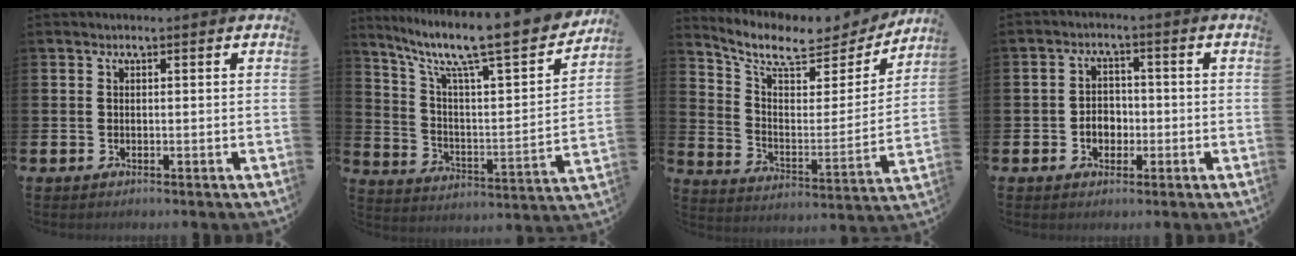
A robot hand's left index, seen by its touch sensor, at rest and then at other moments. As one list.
[{"total": 10.7, "force": [9.0, 1.7, 5.5], "torque": [-0.125, -0.075, 0.141]}, {"total": 8.7, "force": [7.7, 2.7, 2.9], "torque": [-0.094, -0.056, 0.130]}, {"total": 3.1, "force": [-0.9, 2.5, 1.6], "torque": [-0.026, 0.002, -0.022]}]